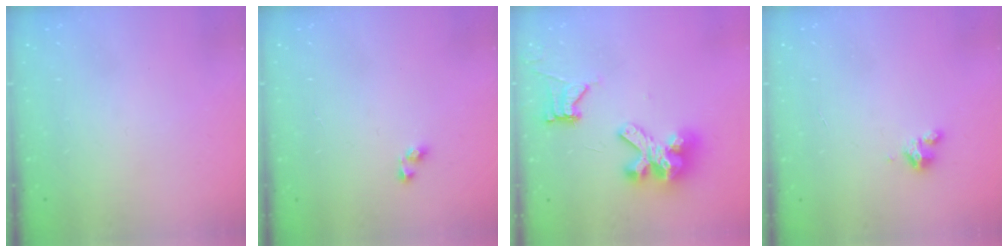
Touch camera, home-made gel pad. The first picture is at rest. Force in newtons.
{"total": 2.9, "press": 2.9, "slide": 0.2}
{"total": 14.3, "press": 14.2, "slide": 1.7}
{"total": 5.0, "press": 5.0, "slide": 0.4}